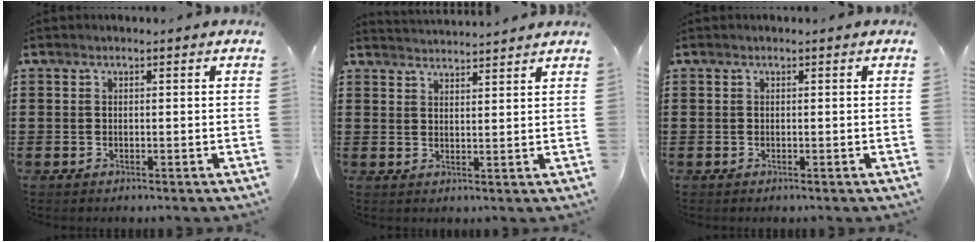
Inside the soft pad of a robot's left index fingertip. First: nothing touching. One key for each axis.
{"total": 2.7, "fx": 2.6, "fy": -0.4, "fz": -0.5, "tx": 0.000, "ty": -0.011, "tz": 0.049}
{"total": 0.0}